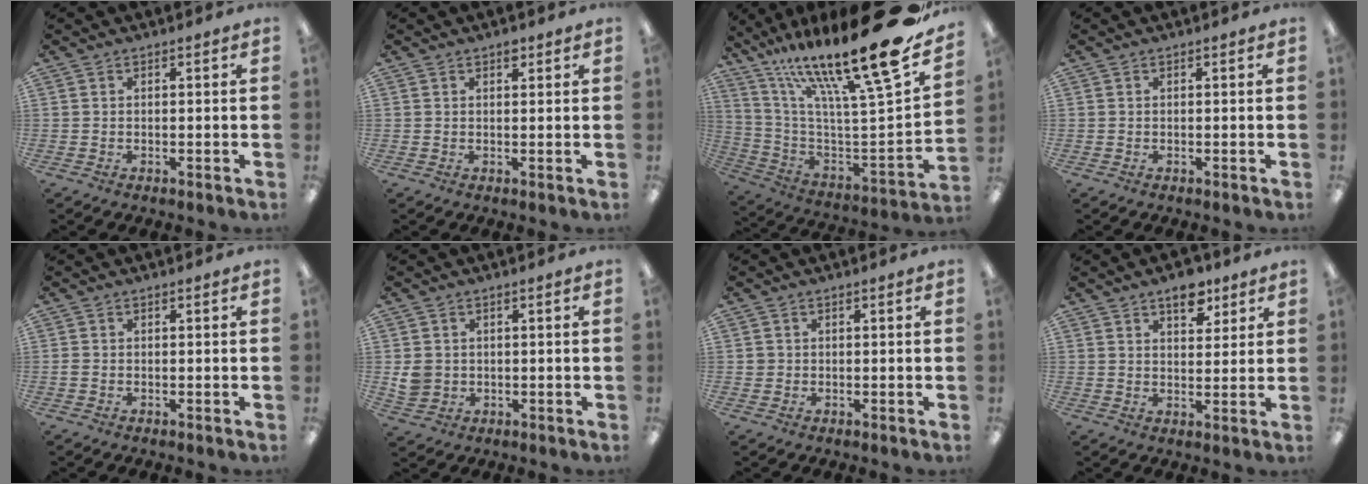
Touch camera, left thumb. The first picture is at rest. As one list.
[{"total": 1.8, "force": [1.3, 0.9, 0.8], "torque": [-0.002, -0.006, 0.020]}, {"total": 24.7, "force": [17.6, 3.2, 17.0], "torque": [-0.238, -0.144, 0.273]}, {"total": 0.0}, {"total": 0.6, "force": [-0.1, 0.5, 0.3], "torque": [-0.006, 0.002, -0.003]}, {"total": 4.5, "force": [0.4, 4.2, 1.7], "torque": [-0.025, 0.001, 0.007]}, {"total": 1.2, "force": [0.2, 1.2, 0.1], "torque": [-0.002, 0.005, 0.002]}, {"total": 7.4, "force": [5.1, 3.9, 3.7], "torque": [-0.030, -0.028, 0.082]}]